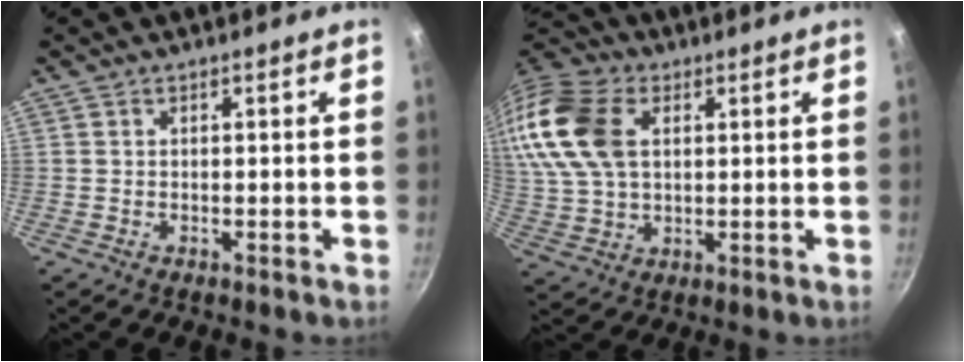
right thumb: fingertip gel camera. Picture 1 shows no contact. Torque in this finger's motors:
{"motor_torque": [-0.71, 1.91, 1.49, 0.20, 0.22]}